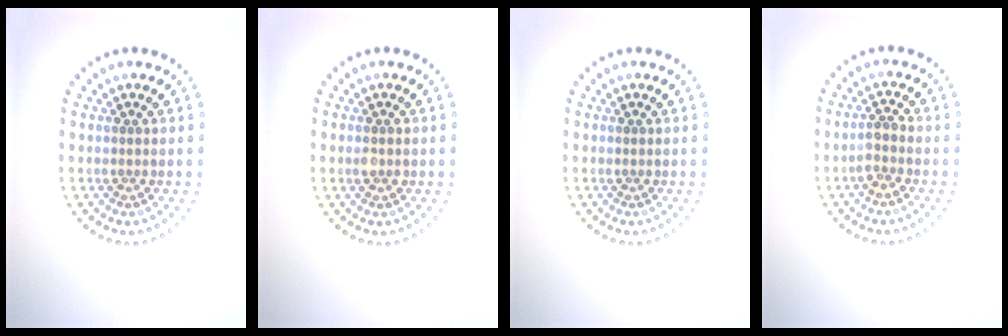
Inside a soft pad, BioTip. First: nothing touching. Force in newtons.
{"total": 1.4, "press": 1.4, "slide": 0.0}
{"total": 0.0}
{"total": 1.9, "press": 1.6, "slide": 1.1}